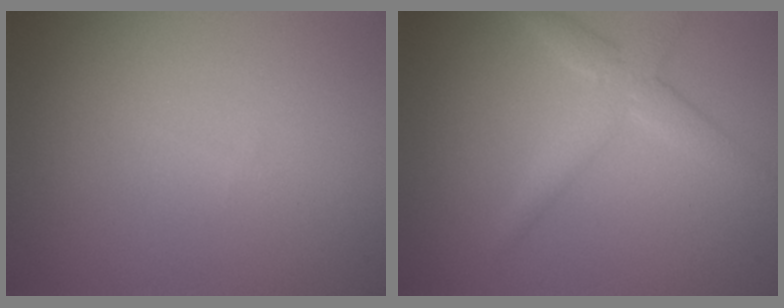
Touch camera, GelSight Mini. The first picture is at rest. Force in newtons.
{"total": 3.0, "press": 3.0, "slide": 0.3}